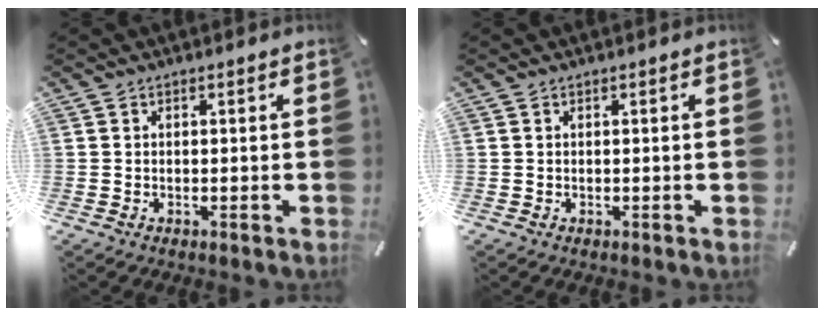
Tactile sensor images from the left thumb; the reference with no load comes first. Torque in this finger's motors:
{"motor_torque": [-0.03, -0.02, 0.00, 0.01, 0.00]}